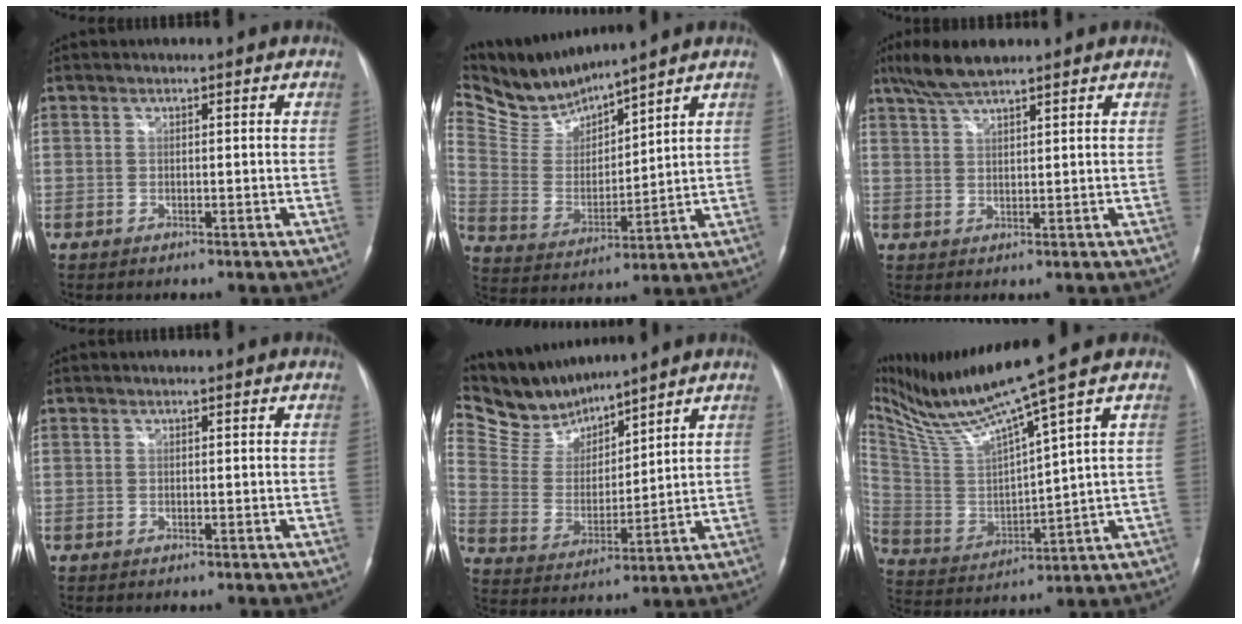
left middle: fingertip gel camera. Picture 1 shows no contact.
{"total": 9.8, "force": [9.6, 0.4, 1.8], "torque": [-0.063, 0.006, 0.209]}
{"total": 6.1, "force": [4.9, 0.9, 3.5], "torque": [-0.077, 0.018, 0.093]}
{"total": 0.0}
{"total": 10.2, "force": [9.9, 1.8, 1.8], "torque": [-0.056, 0.012, 0.210]}
{"total": 13.6, "force": [10.8, -2.3, 7.9], "torque": [-0.162, -0.007, 0.213]}